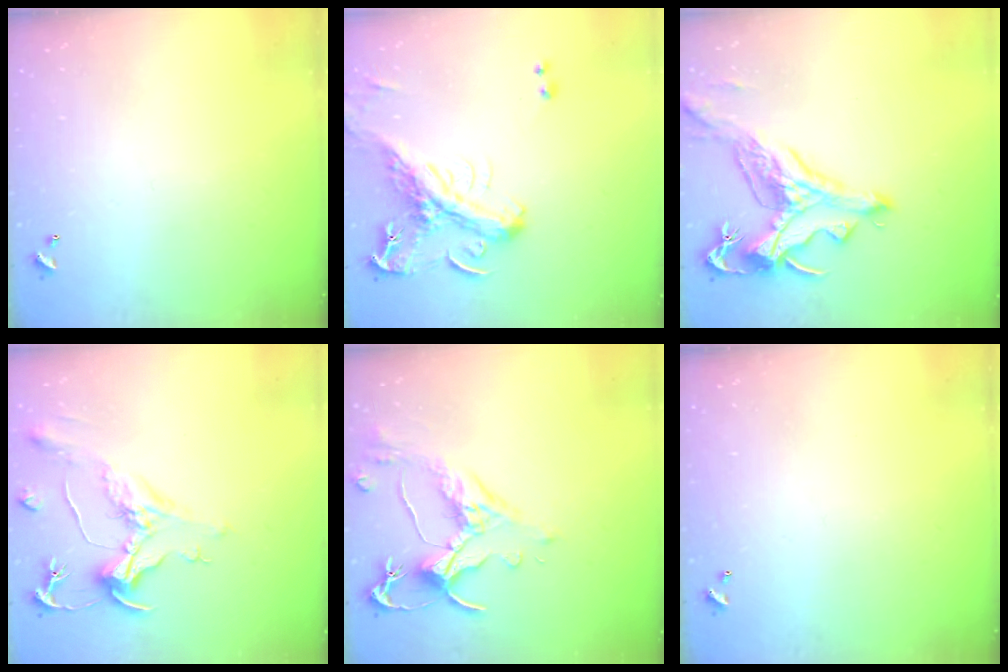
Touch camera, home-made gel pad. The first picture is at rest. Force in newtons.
{"total": 3.4, "press": 3.2, "slide": 1.1}
{"total": 2.2, "press": 1.7, "slide": 1.3}
{"total": 2.2, "press": 1.7, "slide": 1.4}
{"total": 2.6, "press": 2.2, "slide": 1.3}
{"total": 0.0}